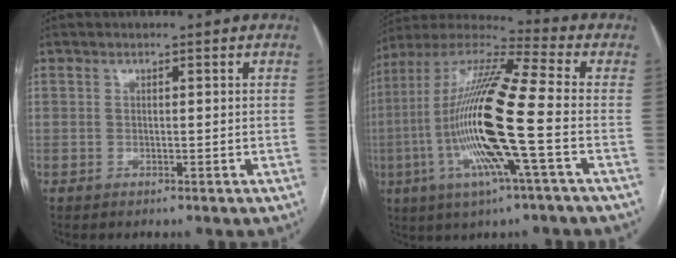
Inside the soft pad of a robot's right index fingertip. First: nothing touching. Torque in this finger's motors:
{"motor_torque": [2.14, 0.00, 1.06, 0.21]}